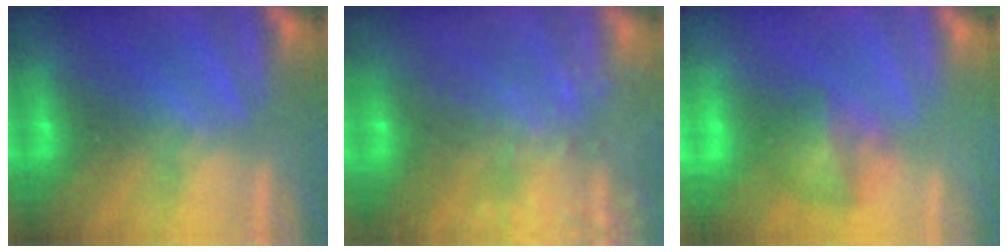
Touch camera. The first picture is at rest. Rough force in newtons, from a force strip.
{"total": 8.3}
{"total": 7.6}